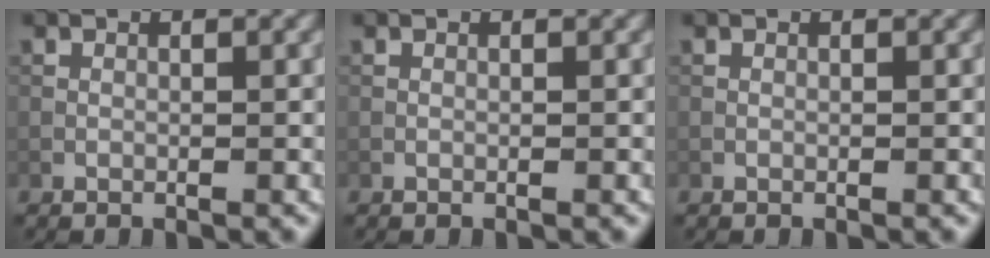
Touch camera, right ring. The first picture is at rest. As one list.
[{"total": 0.0}, {"total": 0.0}]